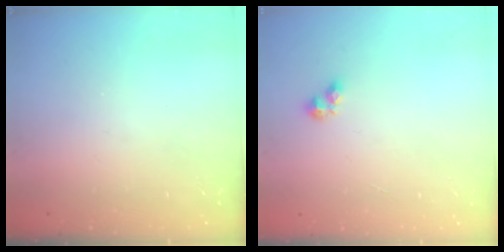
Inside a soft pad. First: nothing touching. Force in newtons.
{"total": 3.0, "press": 2.9, "slide": 0.5}